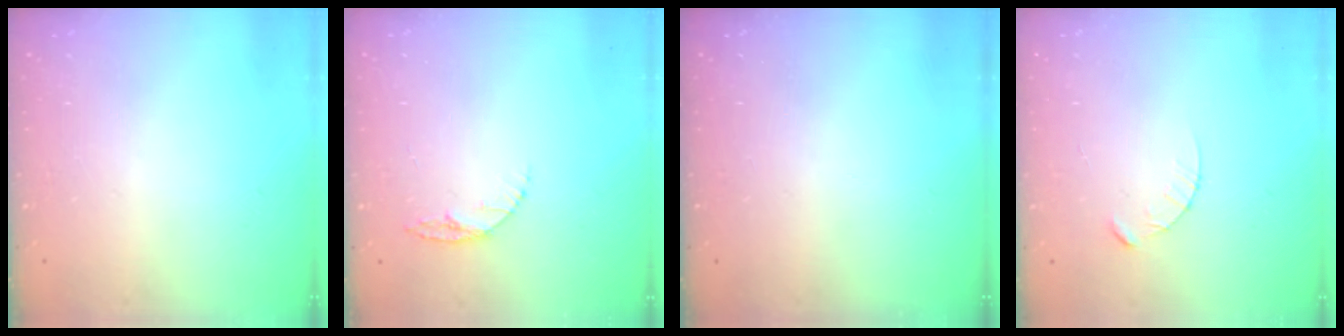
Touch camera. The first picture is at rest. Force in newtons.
{"total": 5.0, "press": 5.0, "slide": 0.5}
{"total": 0.0}
{"total": 3.1, "press": 3.1, "slide": 0.3}